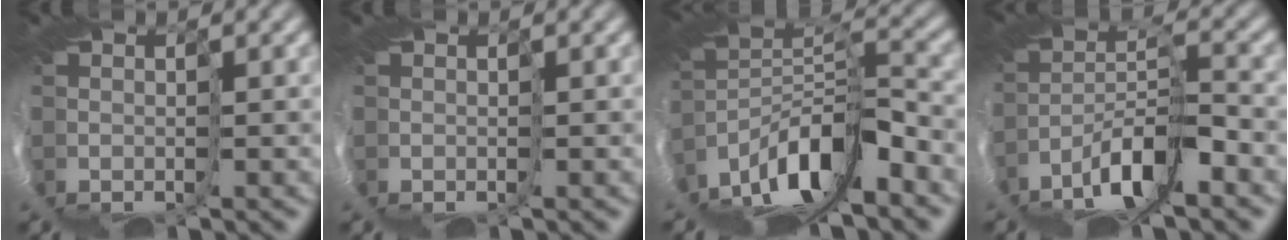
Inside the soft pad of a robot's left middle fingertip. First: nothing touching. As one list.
[{"total": 0.0}, {"total": 6.0, "force": [-4.0, -2.6, 3.6], "torque": [-0.062, 0.015, -0.051]}, {"total": 5.5, "force": [-4.1, -2.7, 2.5], "torque": [-0.051, 0.003, -0.054]}]